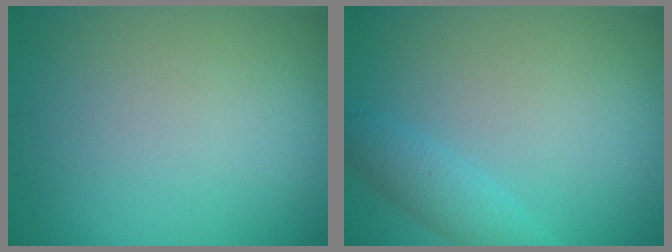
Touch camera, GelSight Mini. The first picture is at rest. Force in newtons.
{"total": 2.3, "press": 2.3, "slide": 0.1}